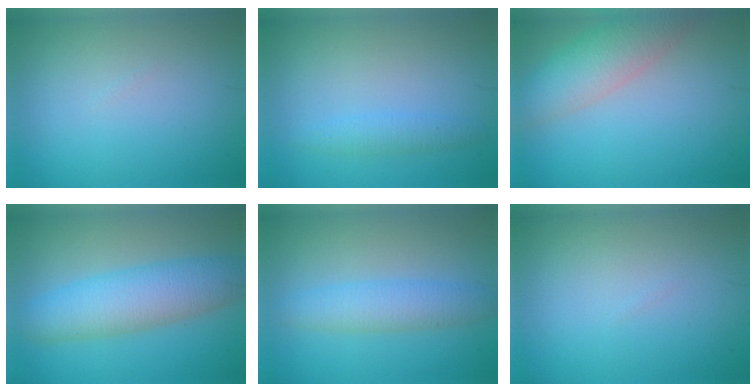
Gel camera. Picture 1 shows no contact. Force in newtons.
{"total": 1.6, "press": 1.6, "slide": 0.1}
{"total": 5.5, "press": 5.5, "slide": 0.3}
{"total": 6.4, "press": 6.4, "slide": 0.2}
{"total": 3.4, "press": 3.4, "slide": 0.1}
{"total": 0.0}